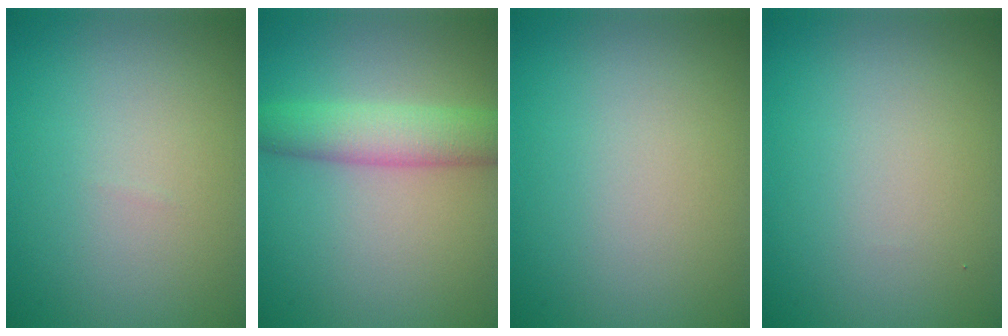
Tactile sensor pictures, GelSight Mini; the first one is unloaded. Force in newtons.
{"total": 4.4, "press": 4.4, "slide": 0.1}
{"total": 0.0}
{"total": 0.0}